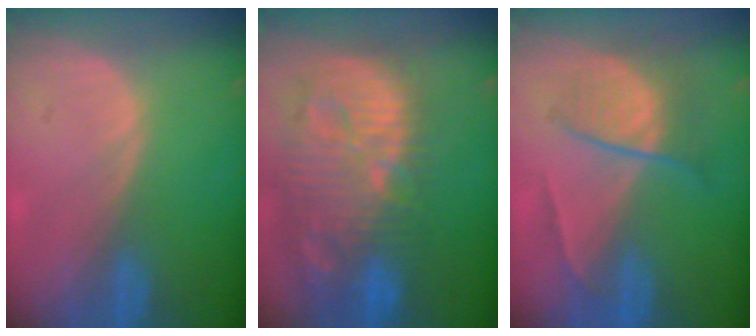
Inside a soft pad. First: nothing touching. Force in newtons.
{"total": 14.4, "press": 12.5, "slide": 7.1}
{"total": 6.6, "press": 6.0, "slide": 2.8}